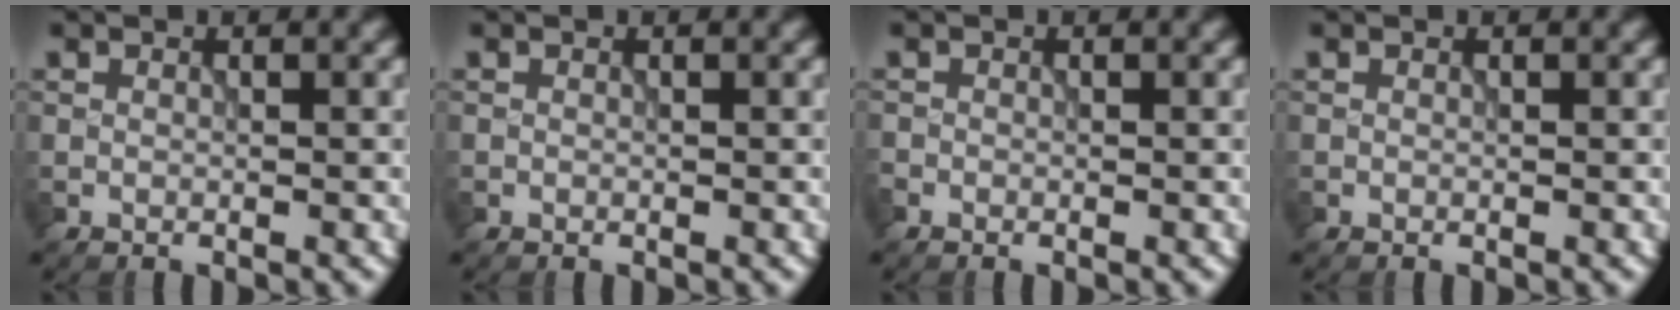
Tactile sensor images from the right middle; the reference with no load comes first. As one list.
[{"total": 0.0}, {"total": 0.5, "force": [-0.4, 0.3, 0.0], "torque": [0.002, -0.003, -0.009]}, {"total": 0.0}]